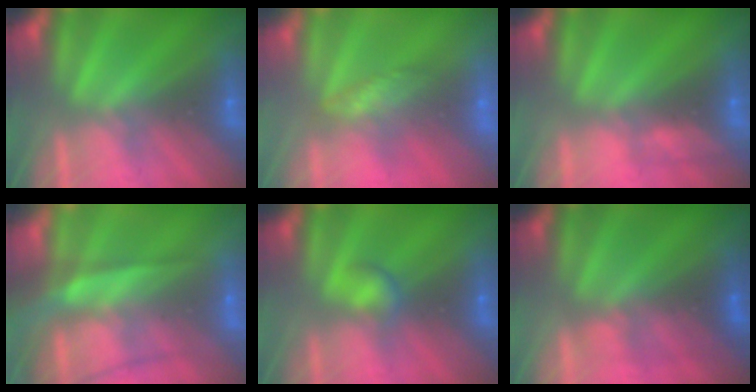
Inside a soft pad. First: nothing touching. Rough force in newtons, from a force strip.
{"total": 8.5}
{"total": 3.4}
{"total": 7.9}
{"total": 2.2}
{"total": 3.6}